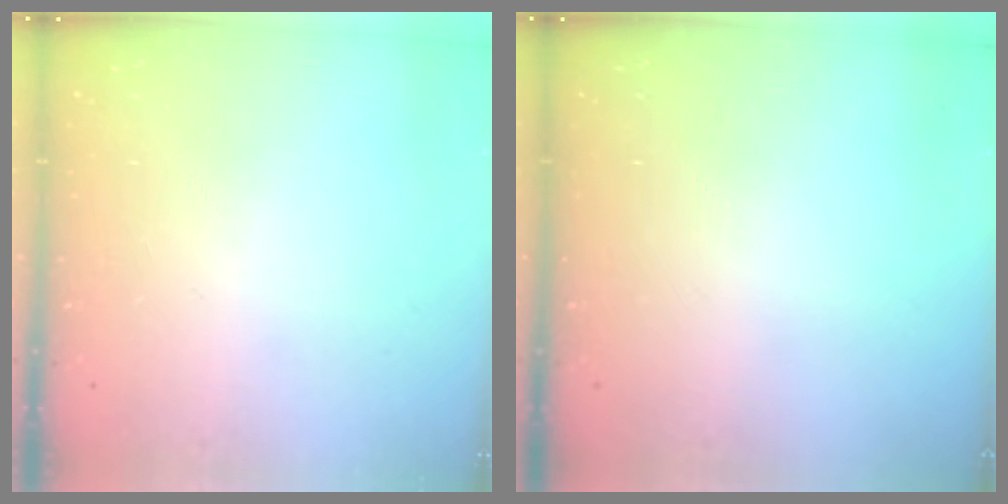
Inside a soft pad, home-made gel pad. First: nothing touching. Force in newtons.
{"total": 0.0}